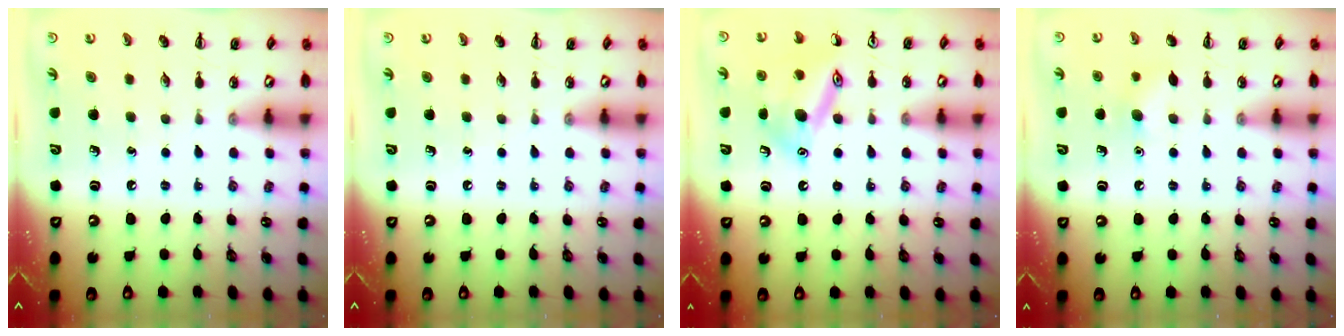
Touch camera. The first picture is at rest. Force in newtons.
{"total": 0.0}
{"total": 15.5, "press": 15.4, "slide": 1.4}
{"total": 5.9, "press": 5.8, "slide": 1.4}